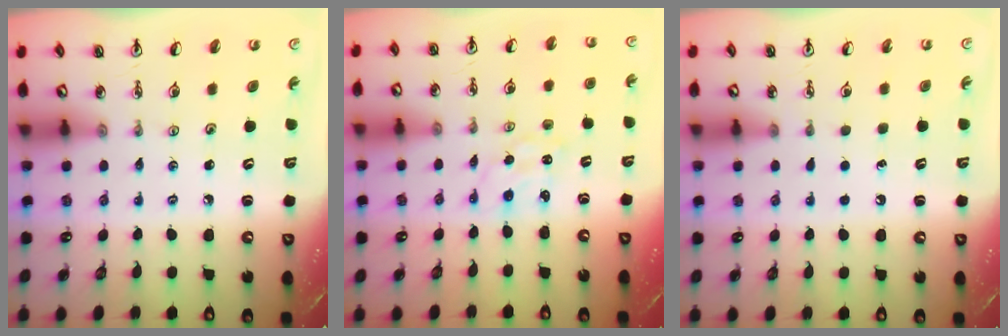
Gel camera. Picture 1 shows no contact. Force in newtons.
{"total": 0.6, "press": 0.4, "slide": 0.4}
{"total": 1.4, "press": 1.4, "slide": 0.1}